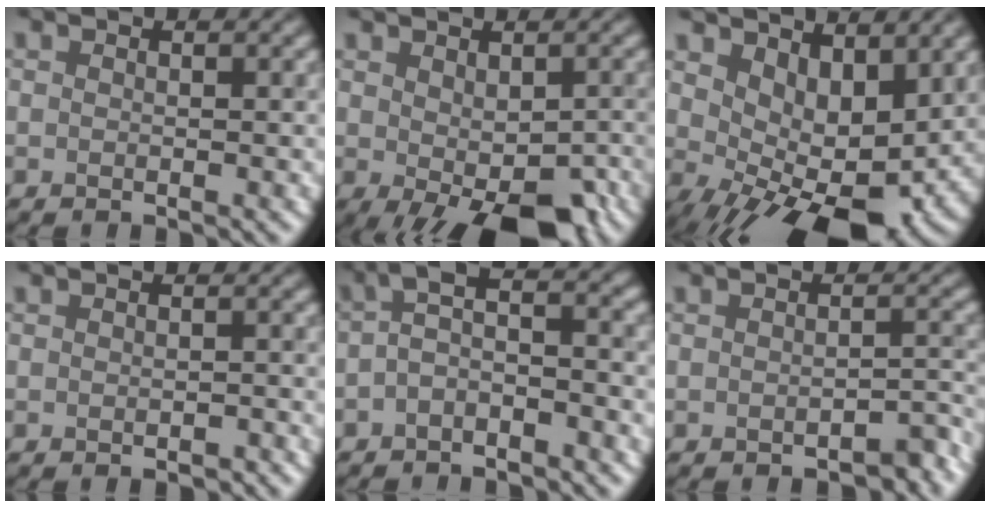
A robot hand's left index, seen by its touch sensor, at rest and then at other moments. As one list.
[{"total": 7.3, "force": [-2.8, 3.1, 6.0], "torque": [-0.097, -0.018, -0.027]}, {"total": 10.0, "force": [1.9, 4.9, 8.5], "torque": [-0.105, -0.010, 0.047]}, {"total": 0.8, "force": [-0.5, 0.1, 0.7], "torque": [-0.011, -0.002, -0.005]}, {"total": 3.4, "force": [-1.0, 1.1, 3.0], "torque": [-0.057, 0.013, -0.028]}, {"total": 2.0, "force": [-1.5, 0.5, 1.2], "torque": [-0.016, 0.006, -0.018]}]